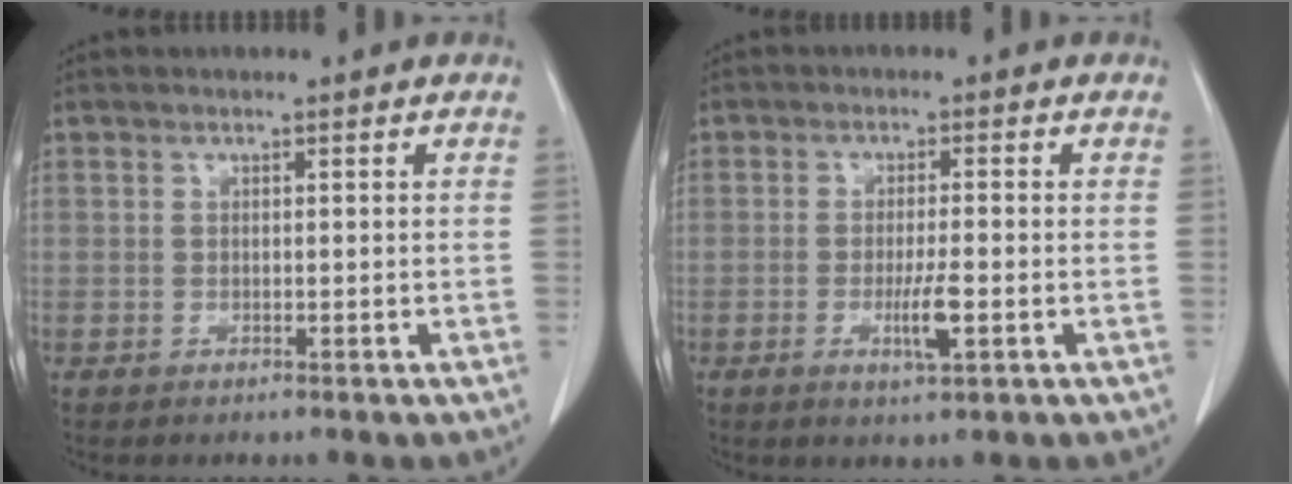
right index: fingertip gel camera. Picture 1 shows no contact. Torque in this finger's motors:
{"motor_torque": [0.74, -0.13, 0.16, 0.04]}